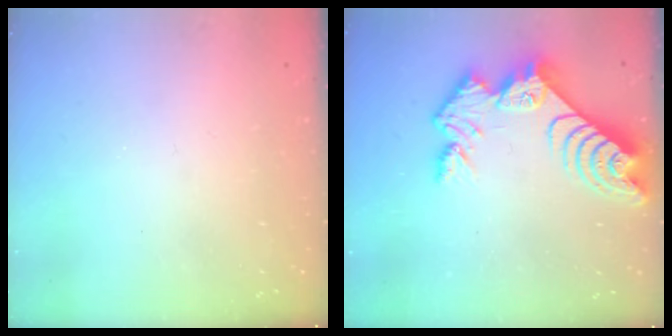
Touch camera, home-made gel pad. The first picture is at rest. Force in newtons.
{"total": 12.8, "press": 12.8, "slide": 1.0}